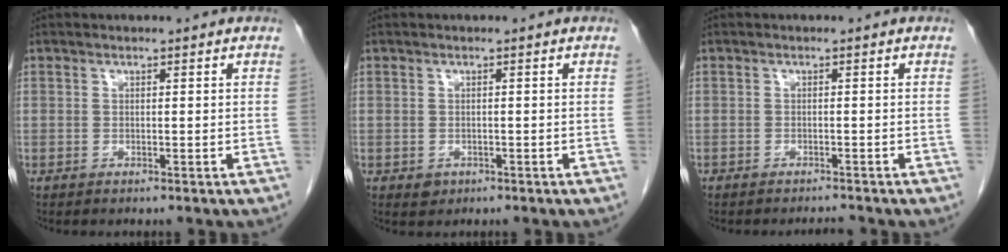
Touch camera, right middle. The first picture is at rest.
{"total": 1.3, "force": [-0.6, 1.1, 0.4], "torque": [-0.007, 0.002, -0.002]}
{"total": 1.2, "force": [-1.2, -0.1, 0.0], "torque": [-0.003, -0.006, -0.017]}